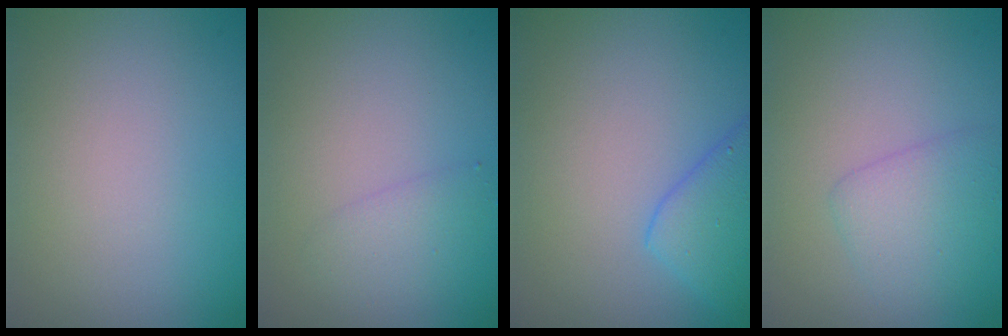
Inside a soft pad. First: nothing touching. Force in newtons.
{"total": 1.5, "press": 1.5, "slide": 0.1}
{"total": 2.9, "press": 2.9, "slide": 0.0}
{"total": 2.6, "press": 2.6, "slide": 0.1}